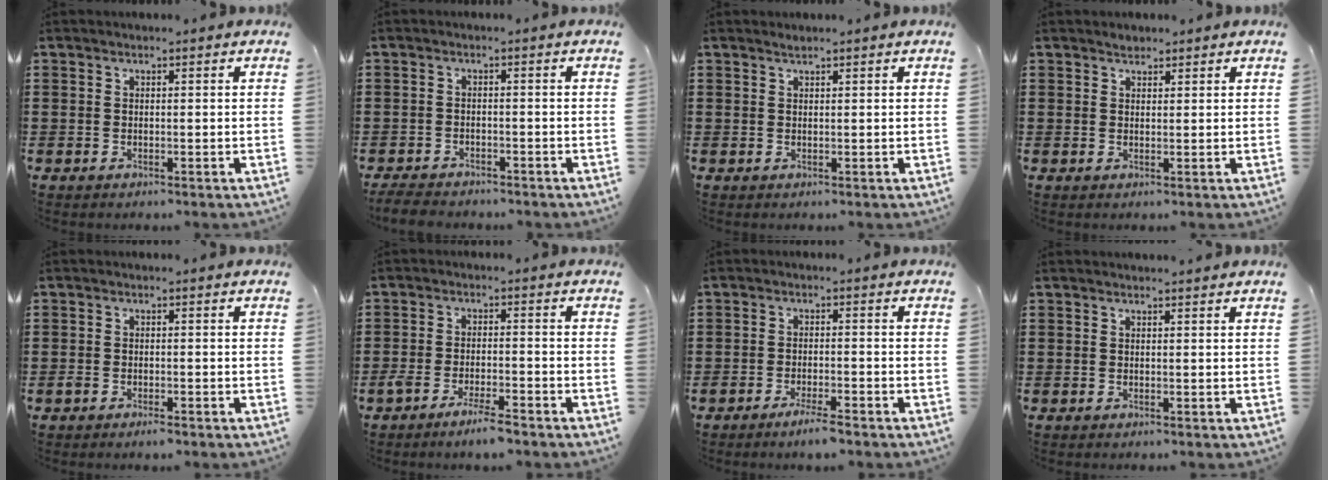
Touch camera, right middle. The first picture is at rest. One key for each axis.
{"total": 2.8, "fx": -2.7, "fy": 0.5, "fz": 0.4, "tx": -0.017, "ty": -0.001, "tz": -0.061}
{"total": 0.6, "fx": 0.6, "fy": 0.1, "fz": 0.1, "tx": -0.003, "ty": -0.001, "tz": 0.011}
{"total": 1.3, "fx": 1.1, "fy": 0.6, "fz": 0.0, "tx": -0.002, "ty": 0.002, "tz": 0.022}
{"total": 1.0, "fx": -0.6, "fy": 0.4, "fz": 0.6, "tx": -0.013, "ty": -0.001, "tz": -0.013}
{"total": 4.1, "fx": -3.3, "fy": 0.4, "fz": 2.5, "tx": -0.047, "ty": 0.001, "tz": -0.062}
{"total": 2.9, "fx": -2.2, "fy": 0.2, "fz": 1.9, "tx": -0.029, "ty": 0.002, "tz": -0.038}
{"total": 0.6, "fx": 0.6, "fy": -0.2, "fz": 0.1, "tx": -0.001, "ty": 0.000, "tz": 0.011}